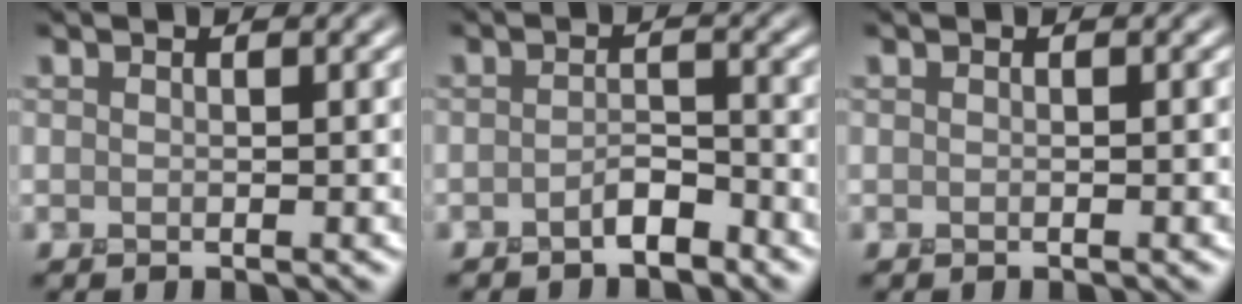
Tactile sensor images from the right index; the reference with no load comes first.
{"total": 1.5, "force": [-1.3, 0.5, 0.7], "torque": [-0.009, 0.014, -0.025]}
{"total": 0.5, "force": [-0.2, 0.2, 0.4], "torque": [0.003, 0.004, -0.006]}